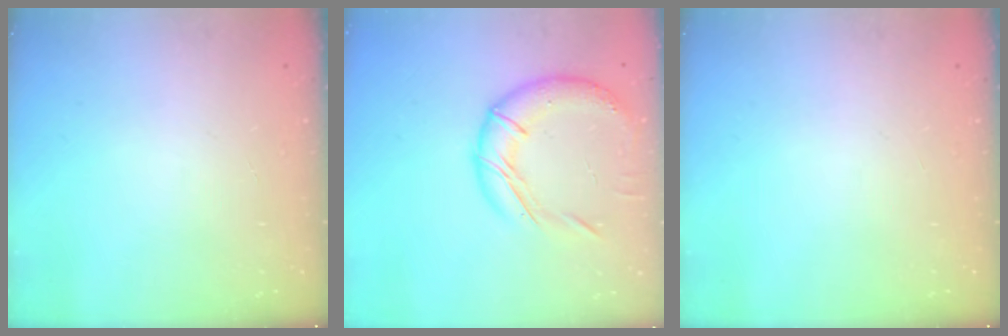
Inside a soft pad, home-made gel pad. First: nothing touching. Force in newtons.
{"total": 15.8, "press": 15.7, "slide": 1.7}
{"total": 0.0}